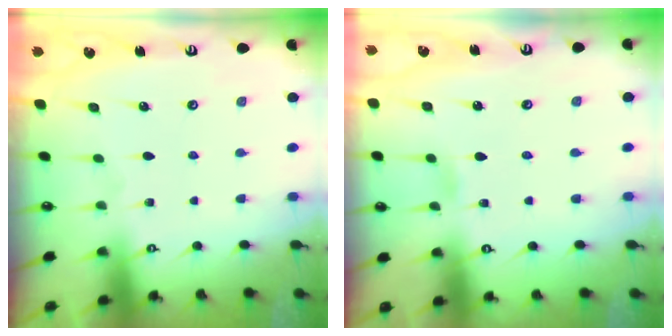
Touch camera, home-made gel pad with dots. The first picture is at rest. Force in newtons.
{"total": 2.8, "press": 2.8, "slide": 0.2}